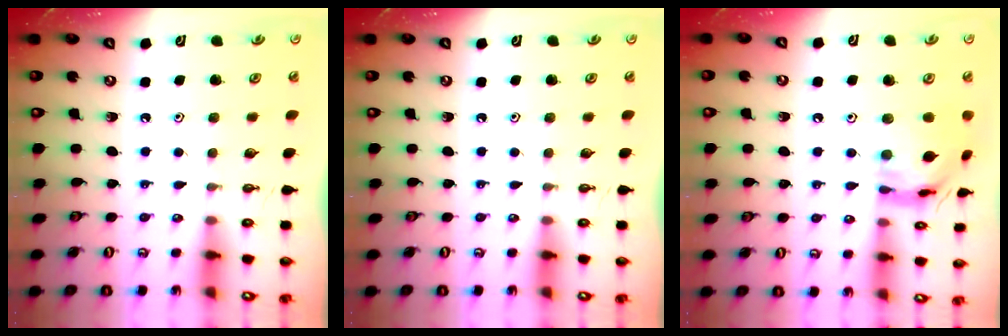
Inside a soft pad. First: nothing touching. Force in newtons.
{"total": 0.0}
{"total": 13.7, "press": 13.6, "slide": 1.3}